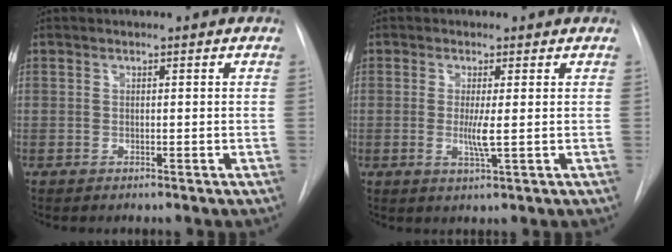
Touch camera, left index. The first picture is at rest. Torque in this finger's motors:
{"motor_torque": [0.49, -0.09, 0.06, 0.05]}